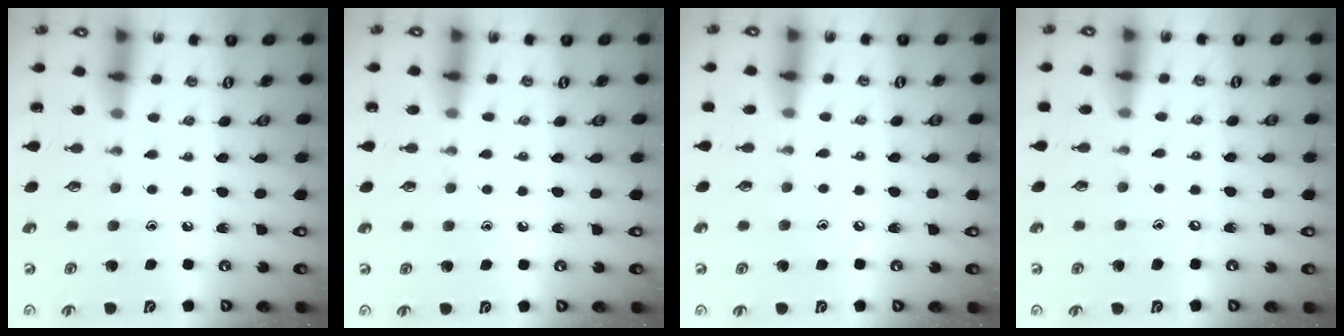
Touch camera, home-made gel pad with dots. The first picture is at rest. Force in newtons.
{"total": 3.0, "press": 3.0, "slide": 0.4}
{"total": 3.4, "press": 3.3, "slide": 0.4}
{"total": 2.6, "press": 2.6, "slide": 0.4}